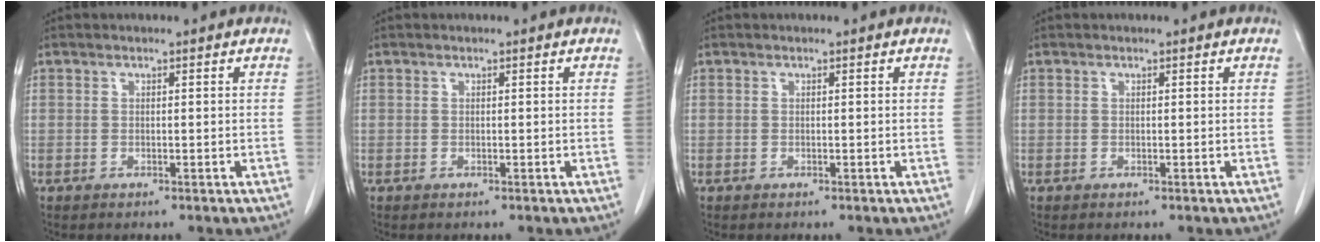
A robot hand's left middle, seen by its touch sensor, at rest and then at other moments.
{"total": 0.0}
{"total": 0.0}
{"total": 0.0}